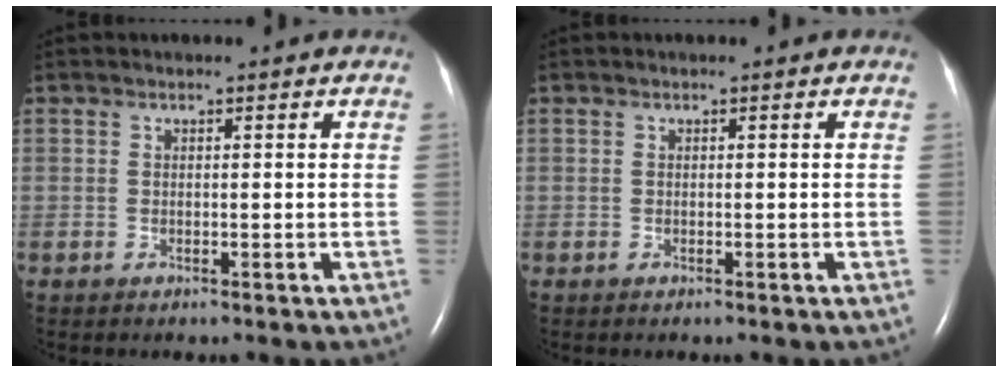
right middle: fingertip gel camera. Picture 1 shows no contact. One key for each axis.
{"total": 0.0}